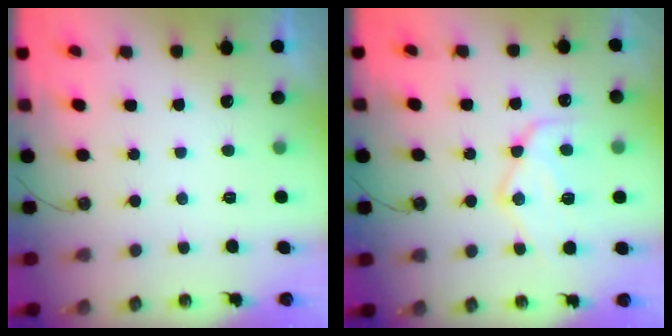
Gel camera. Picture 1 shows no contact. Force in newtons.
{"total": 15.2, "press": 15.2, "slide": 0.9}